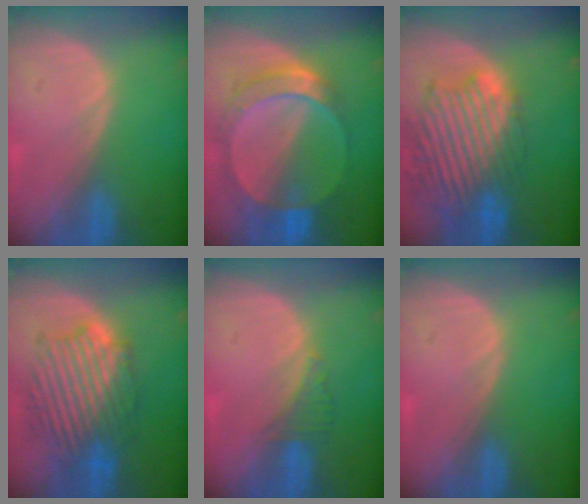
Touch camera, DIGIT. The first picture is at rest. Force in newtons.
{"total": 8.5, "press": 7.7, "slide": 3.5}
{"total": 13.9, "press": 11.8, "slide": 7.3}
{"total": 9.8, "press": 9.8, "slide": 0.3}
{"total": 2.3, "press": 2.2, "slide": 0.7}
{"total": 0.0}